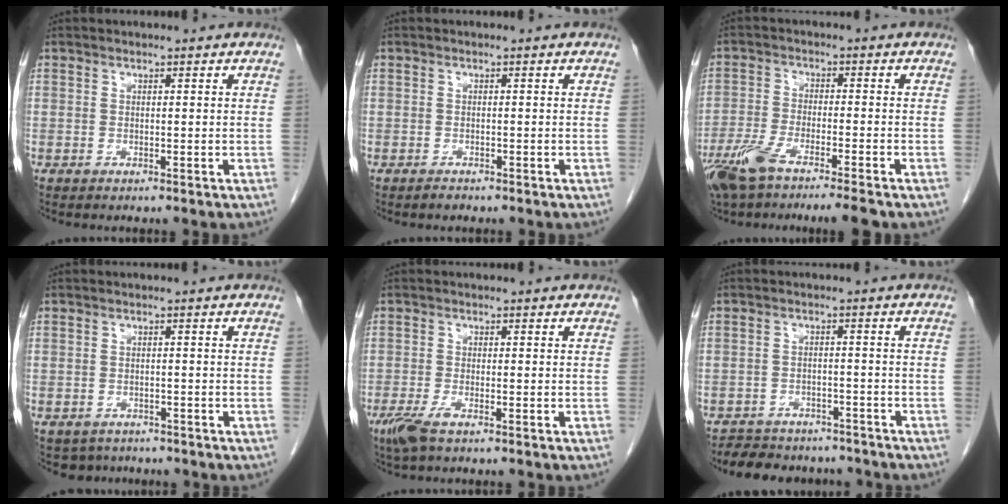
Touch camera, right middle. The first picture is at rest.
{"total": 0.8, "force": [-0.7, 0.3, 0.2], "torque": [-0.004, 0.000, -0.011]}
{"total": 9.7, "force": [-7.3, 0.5, 6.4], "torque": [-0.114, -0.018, -0.125]}
{"total": 3.4, "force": [-2.8, 1.9, 0.0], "torque": [0.002, 0.002, -0.041]}
{"total": 3.9, "force": [-2.5, 0.7, 2.9], "torque": [-0.066, -0.010, -0.049]}
{"total": 10.3, "force": [-9.2, 4.1, 2.2], "torque": [-0.035, 0.010, -0.118]}